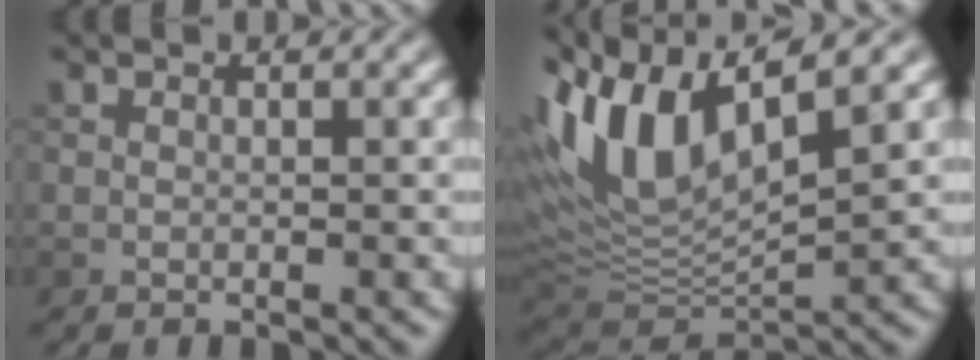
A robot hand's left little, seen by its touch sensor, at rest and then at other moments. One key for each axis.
{"total": 10.1, "fx": 4.4, "fy": 3.7, "fz": 8.3, "tx": -0.177, "ty": 0.010, "tz": 0.079}